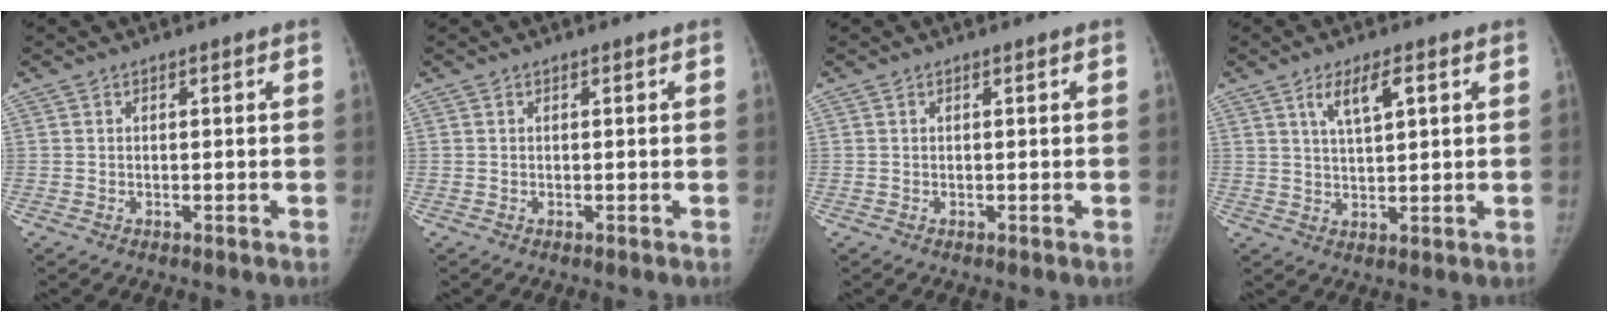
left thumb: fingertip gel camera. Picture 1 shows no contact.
{"total": 0.0}
{"total": 0.0}
{"total": 5.5, "force": [2.6, 1.8, 4.6], "torque": [-0.079, -0.006, 0.049]}